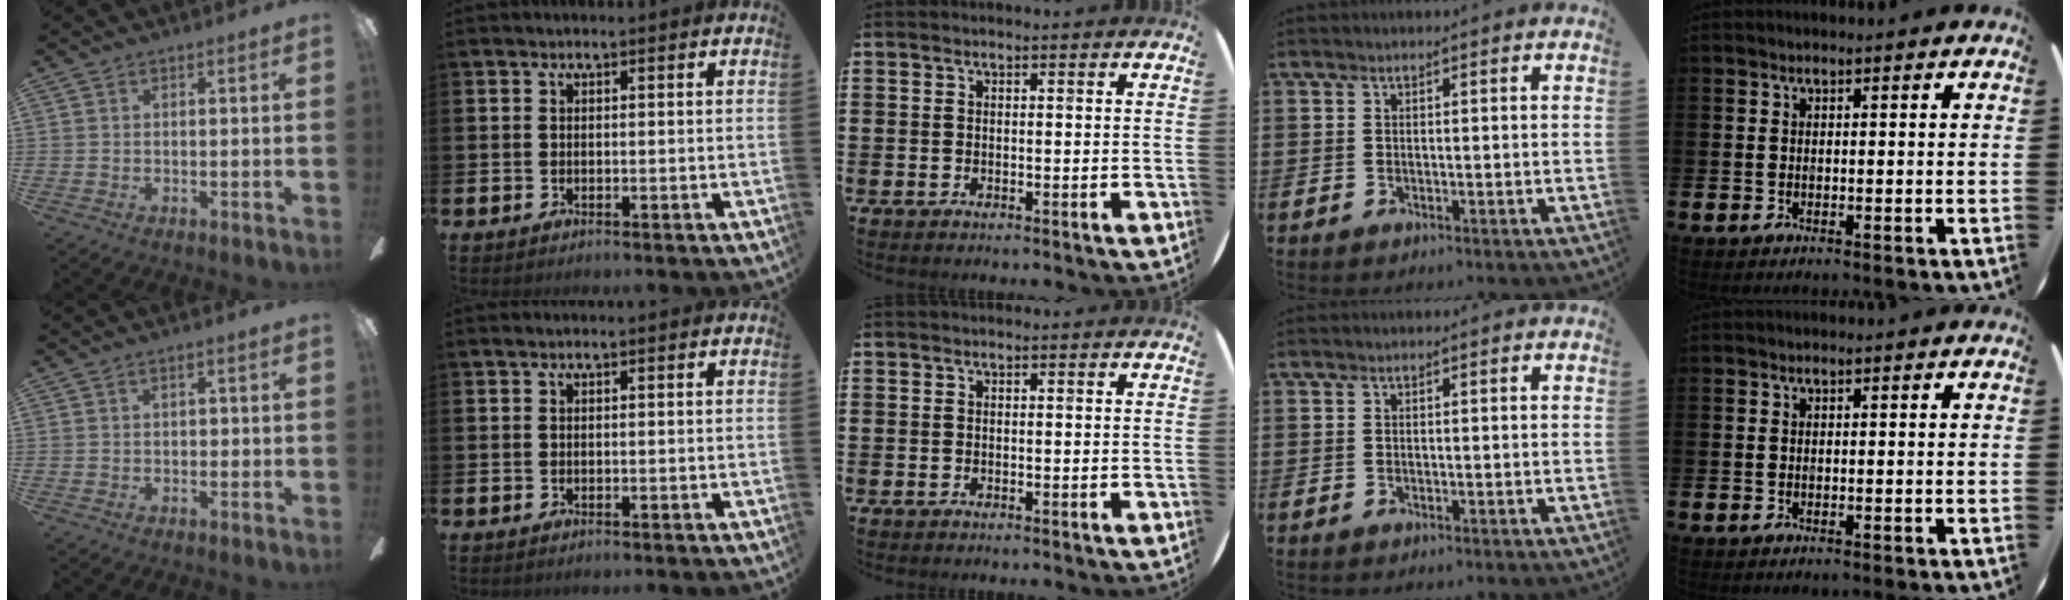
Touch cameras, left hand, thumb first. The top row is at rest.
{"thumb": {"total": 1.4, "force": [0.3, 0.7, 1.1], "torque": [-0.016, 0.002, 0.002]}}